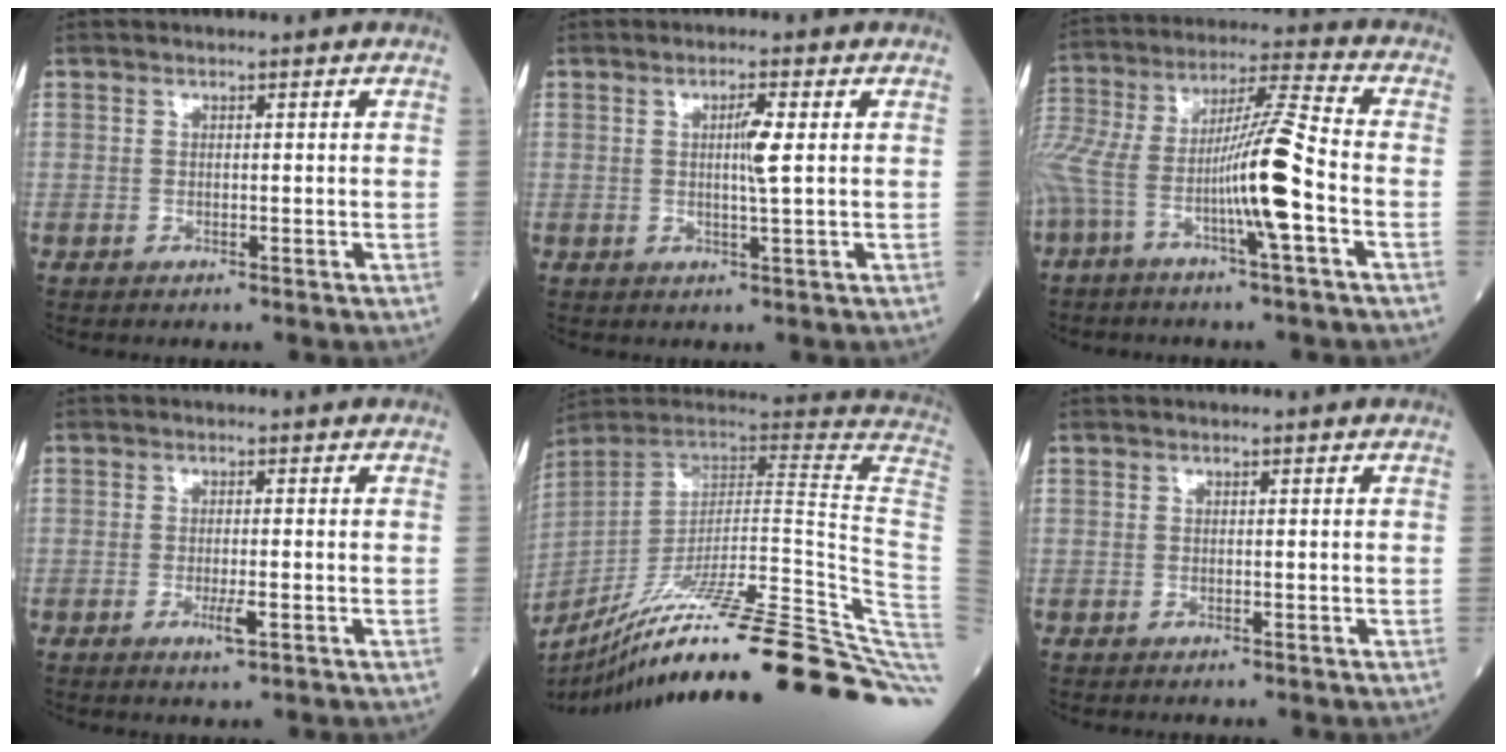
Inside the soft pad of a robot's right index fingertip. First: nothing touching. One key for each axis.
{"total": 3.1, "fx": 0.5, "fy": -0.3, "fz": 3.1, "tx": -0.055, "ty": -0.003, "tz": 0.007}
{"total": 14.6, "fx": -5.6, "fy": -0.1, "fz": 13.5, "tx": -0.272, "ty": 0.015, "tz": -0.109}
{"total": 2.7, "fx": -1.0, "fy": 0.3, "fz": 2.5, "tx": -0.045, "ty": -0.004, "tz": -0.017}
{"total": 38.0, "fx": -27.1, "fy": -0.9, "fz": 26.6, "tx": -0.242, "ty": -0.052, "tz": -0.393}
{"total": 0.0}